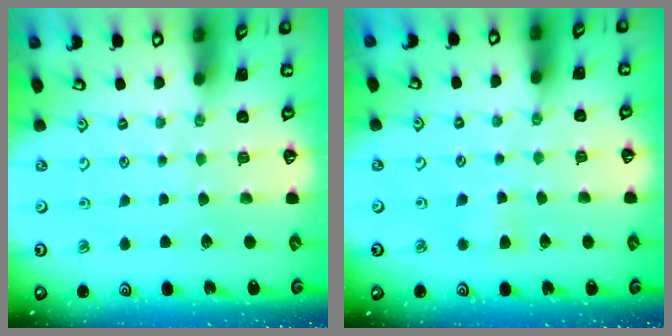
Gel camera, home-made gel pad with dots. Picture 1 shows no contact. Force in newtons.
{"total": 3.3, "press": 3.3, "slide": 0.5}